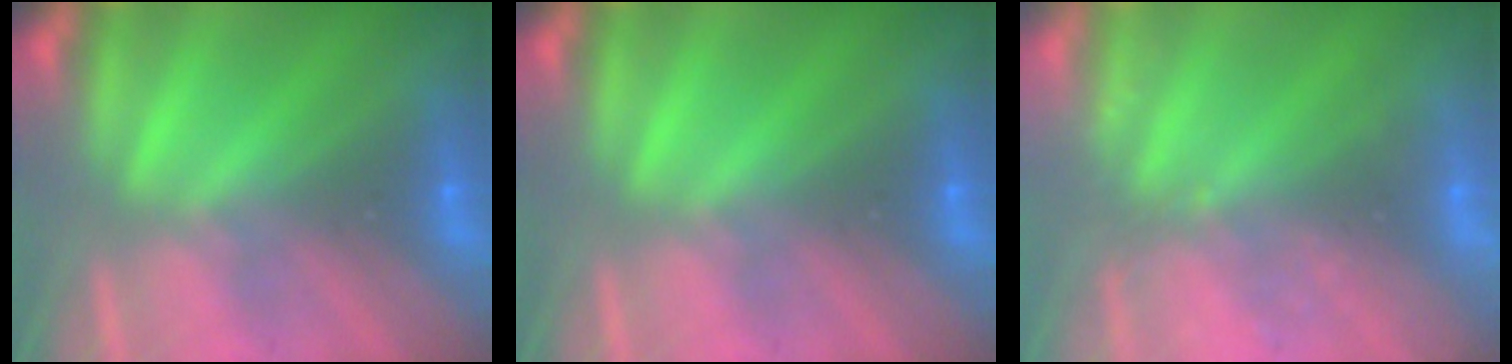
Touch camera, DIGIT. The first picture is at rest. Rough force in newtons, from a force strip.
{"total": 0.0}
{"total": 2.4}